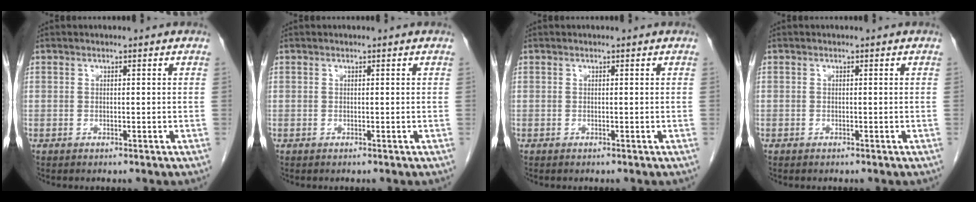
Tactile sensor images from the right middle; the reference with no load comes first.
{"total": 0.0}
{"total": 0.0}
{"total": 0.0}